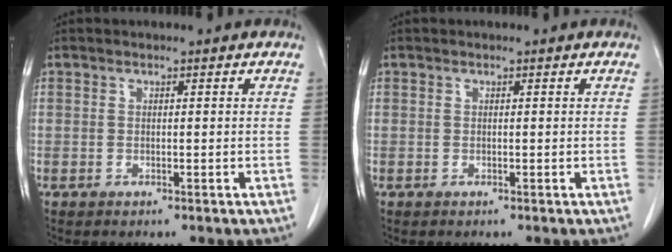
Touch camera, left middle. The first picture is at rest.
{"total": 0.0}